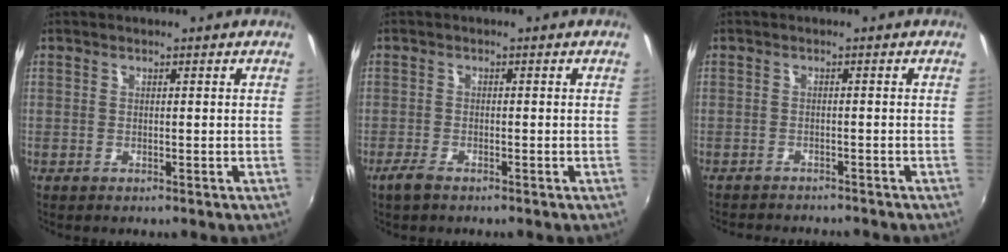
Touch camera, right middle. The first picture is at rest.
{"total": 2.5, "force": [-1.9, 0.7, 1.4], "torque": [-0.039, -0.005, -0.039]}
{"total": 6.1, "force": [-5.7, 1.1, 1.8], "torque": [-0.049, -0.013, -0.084]}